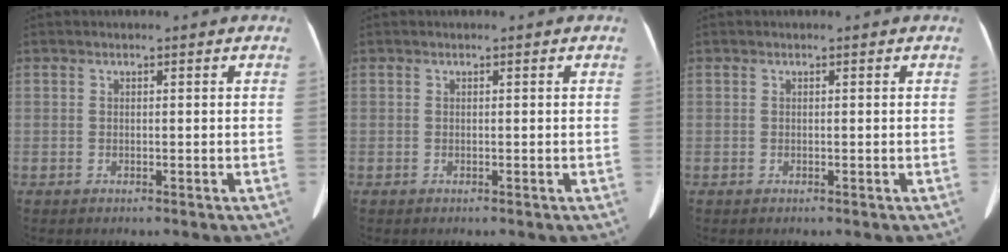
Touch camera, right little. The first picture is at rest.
{"total": 0.0}
{"total": 0.0}